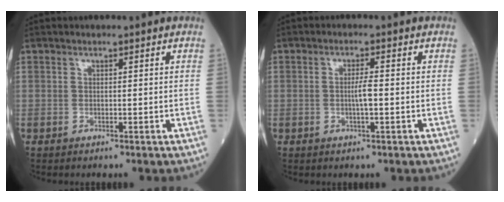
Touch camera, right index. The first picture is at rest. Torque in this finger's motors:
{"motor_torque": [-0.05, -0.02, 0.02, 0.02]}